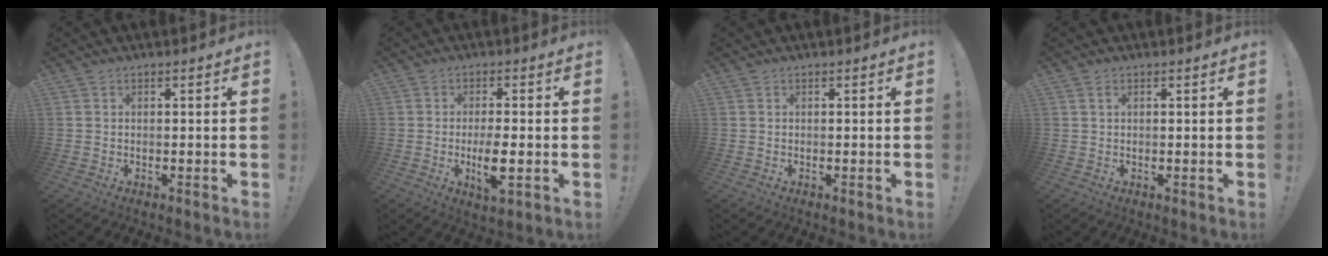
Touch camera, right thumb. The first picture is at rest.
{"total": 6.8, "force": [-1.6, 2.0, 6.3], "torque": [-0.120, -0.005, -0.027]}
{"total": 0.0}
{"total": 1.0, "force": [0.5, 0.4, 0.8], "torque": [-0.015, 0.001, 0.009]}